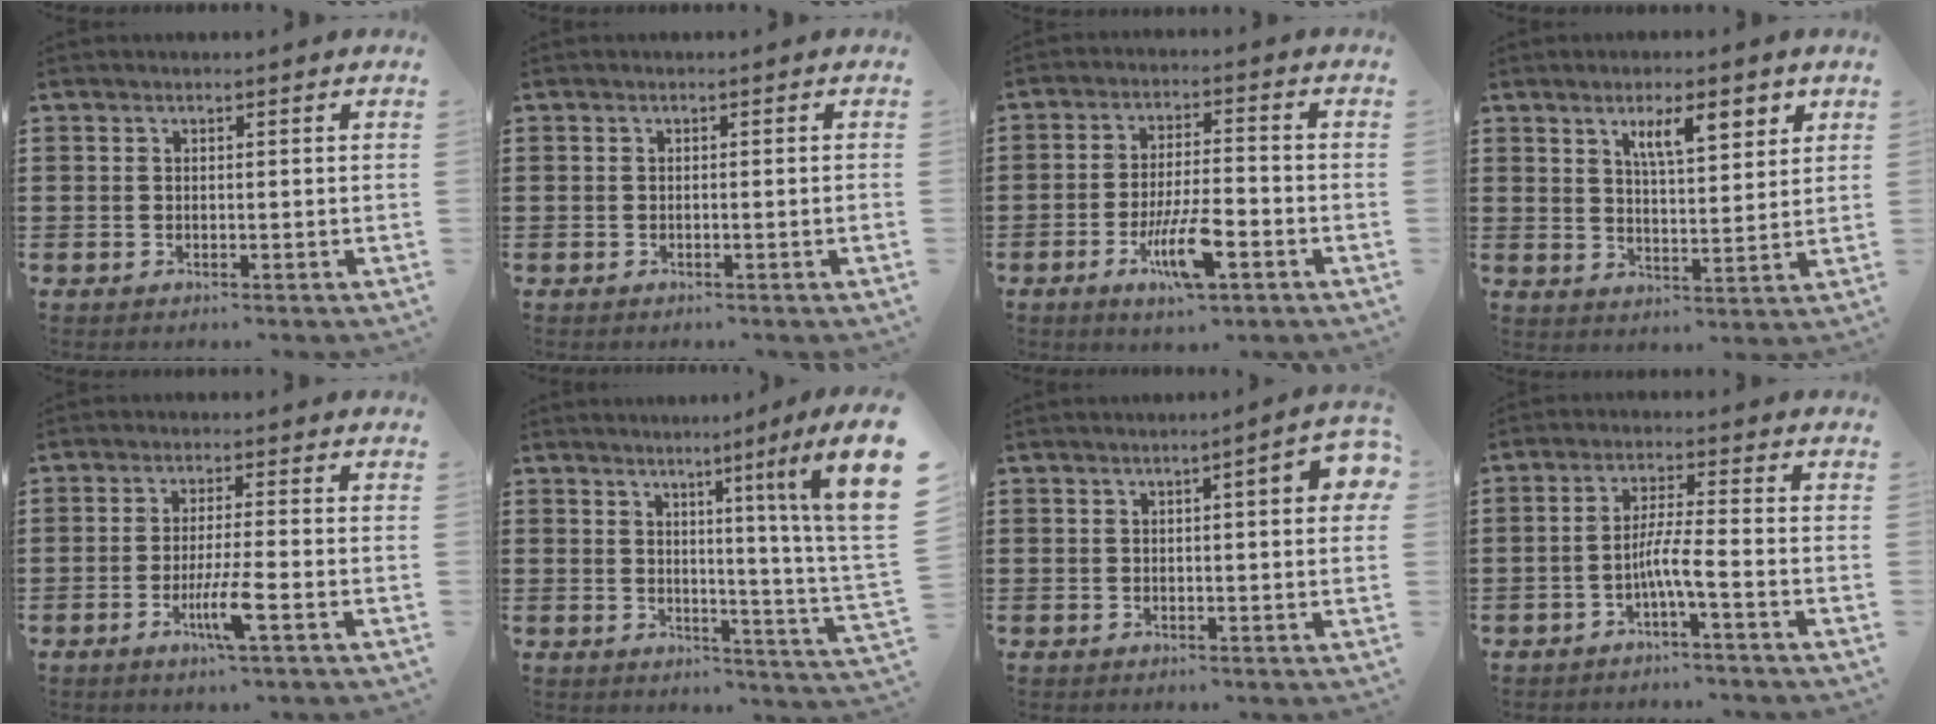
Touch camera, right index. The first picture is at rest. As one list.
[{"total": 0.6, "force": [-0.4, -0.1, 0.4], "torque": [-0.008, -0.002, -0.007]}, {"total": 9.0, "force": [-3.8, 2.6, 7.7], "torque": [-0.153, -0.003, -0.069]}, {"total": 7.1, "force": [3.7, 2.2, 5.6], "torque": [-0.095, -0.001, 0.058]}, {"total": 5.6, "force": [-2.4, 0.2, 5.1], "torque": [-0.097, -0.016, -0.044]}, {"total": 7.1, "force": [3.2, 0.0, 6.3], "torque": [-0.119, -0.025, 0.042]}, {"total": 4.5, "force": [0.7, 0.8, 4.4], "torque": [-0.065, 0.000, 0.007]}, {"total": 4.7, "force": [-2.3, 0.0, 4.1], "torque": [-0.081, -0.005, -0.045]}]